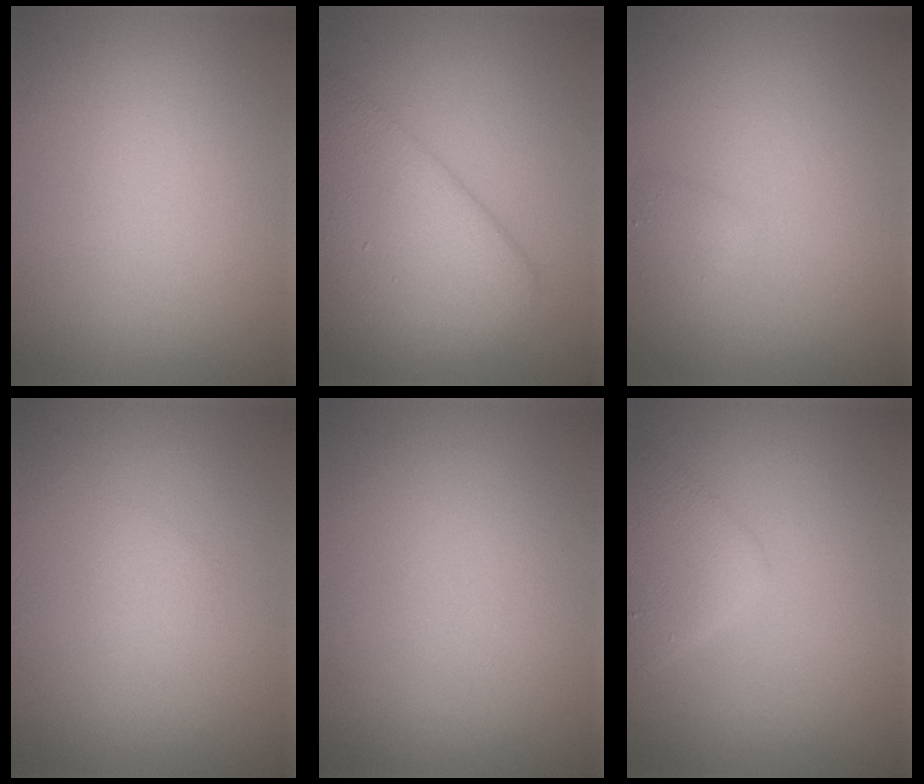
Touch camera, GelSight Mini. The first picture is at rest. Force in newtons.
{"total": 7.2, "press": 7.2, "slide": 0.1}
{"total": 1.0, "press": 1.0, "slide": 0.1}
{"total": 0.8, "press": 0.8, "slide": 0.1}
{"total": 0.0}
{"total": 2.7, "press": 2.7, "slide": 0.2}